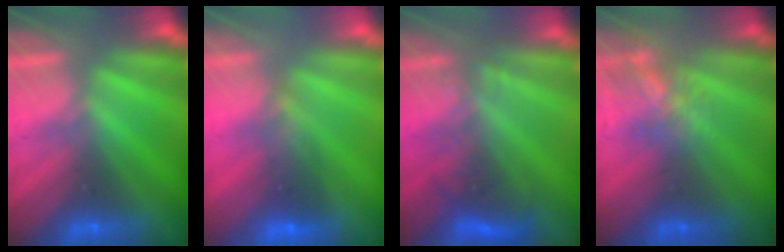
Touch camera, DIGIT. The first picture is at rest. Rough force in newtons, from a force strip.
{"total": 1.8}
{"total": 2.9}
{"total": 3.6}